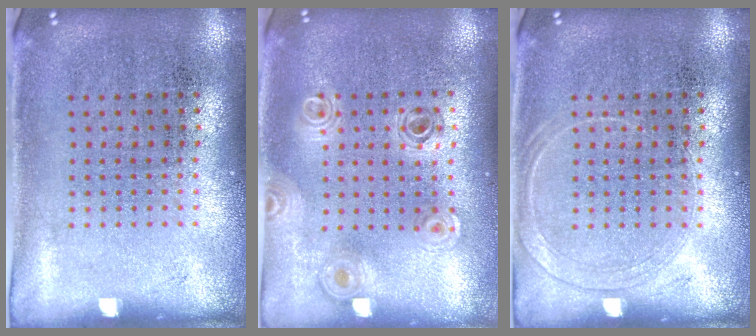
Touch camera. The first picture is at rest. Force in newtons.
{"total": 1.0, "press": 1.0, "slide": 0.2}
{"total": 1.2, "press": 1.2, "slide": 0.2}